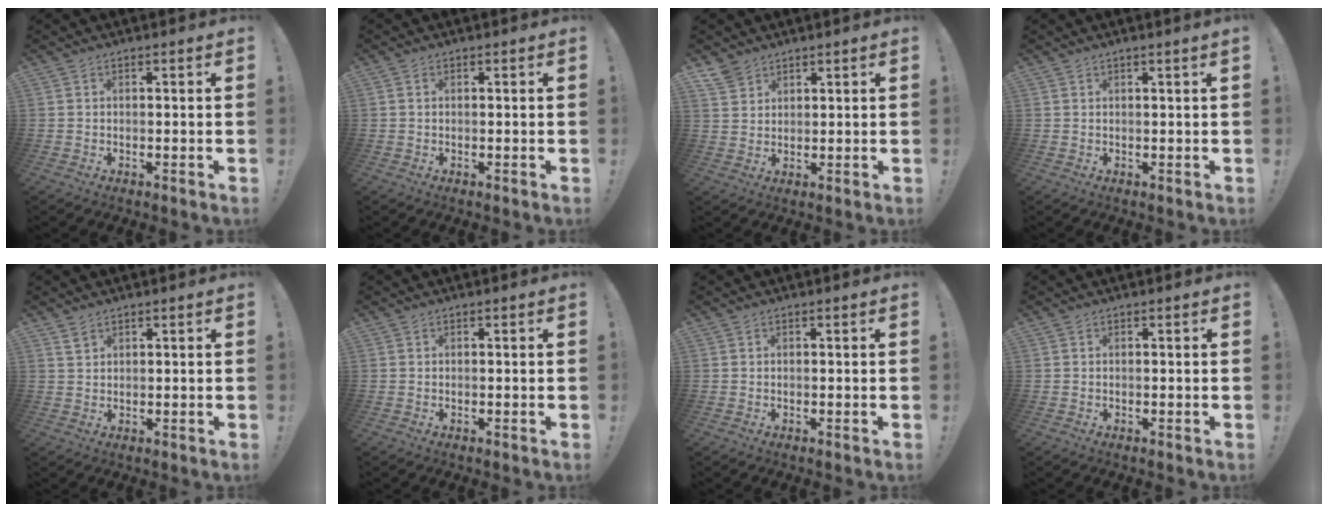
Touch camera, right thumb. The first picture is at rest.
{"total": 0.6, "force": [0.2, 0.4, 0.4], "torque": [-0.011, 0.003, 0.003]}
{"total": 4.5, "force": [3.7, 2.3, 1.0], "torque": [-0.009, -0.025, 0.070]}
{"total": 1.3, "force": [0.6, -0.4, 1.1], "torque": [-0.019, -0.001, 0.008]}
{"total": 2.2, "force": [1.7, 1.1, 0.9], "torque": [-0.009, -0.010, 0.030]}
{"total": 0.0}
{"total": 0.0}
{"total": 0.0}